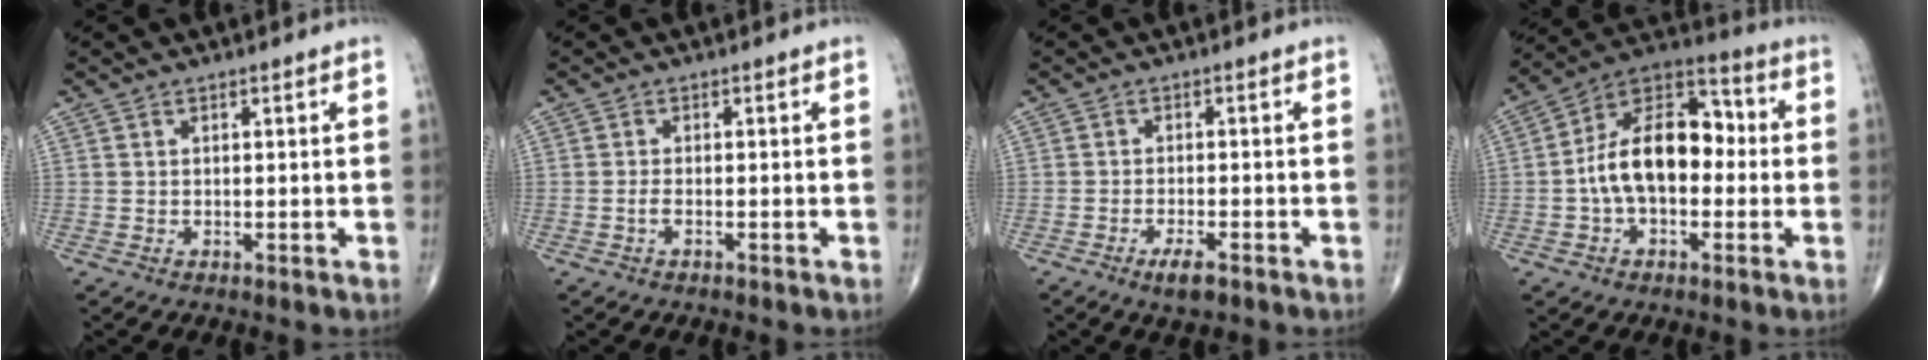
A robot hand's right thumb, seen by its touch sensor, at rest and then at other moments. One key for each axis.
{"total": 1.2, "fx": -0.6, "fy": 0.4, "fz": 1.0, "tx": -0.021, "ty": 0.004, "tz": -0.010}
{"total": 2.7, "fx": -1.6, "fy": 0.8, "fz": 2.1, "tx": -0.038, "ty": 0.001, "tz": -0.028}
{"total": 16.2, "fx": -0.8, "fy": 9.7, "fz": 12.9, "tx": -0.198, "ty": 0.048, "tz": -0.026}